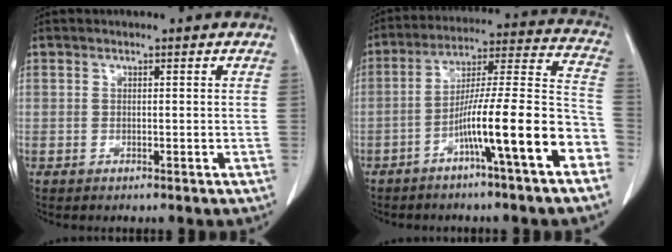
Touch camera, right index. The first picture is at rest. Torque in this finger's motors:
{"motor_torque": [0.79, -0.51, 0.46, 0.20]}